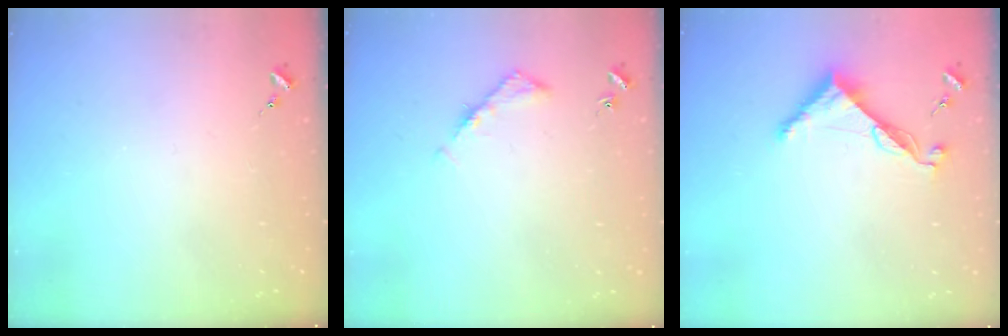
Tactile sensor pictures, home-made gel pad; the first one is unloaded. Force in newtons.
{"total": 5.0, "press": 4.9, "slide": 0.8}
{"total": 9.0, "press": 9.0, "slide": 0.6}